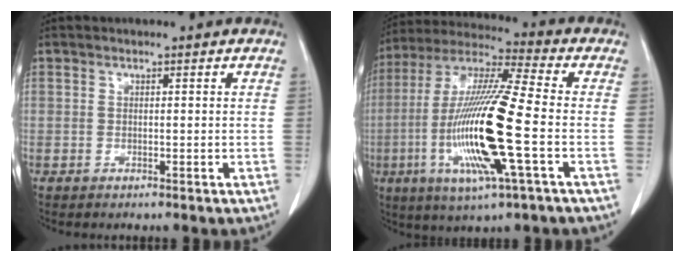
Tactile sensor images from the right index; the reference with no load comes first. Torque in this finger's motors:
{"motor_torque": [2.14, 0.00, 0.87, 0.21]}